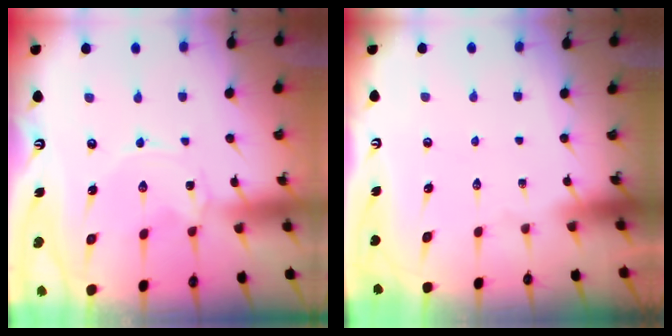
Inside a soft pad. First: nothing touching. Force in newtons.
{"total": 0.0}